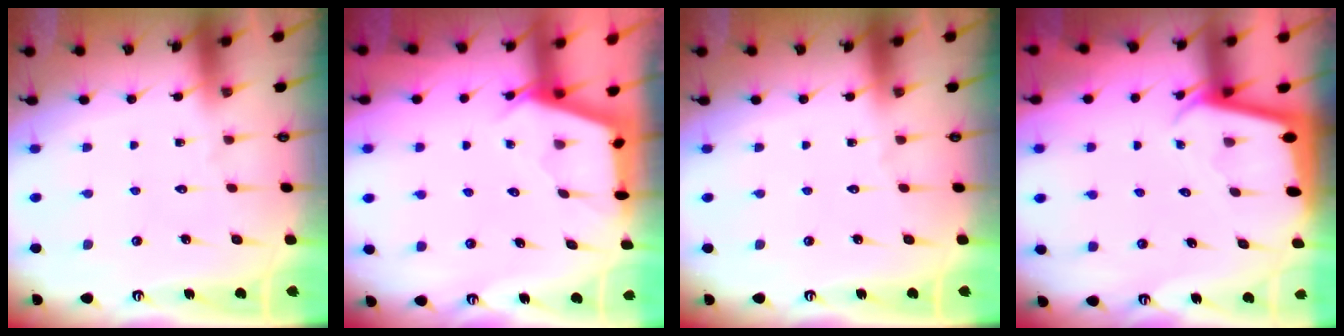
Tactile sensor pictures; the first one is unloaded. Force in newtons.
{"total": 2.5, "press": 2.5, "slide": 0.4}
{"total": 0.0}
{"total": 2.1, "press": 2.1, "slide": 0.1}